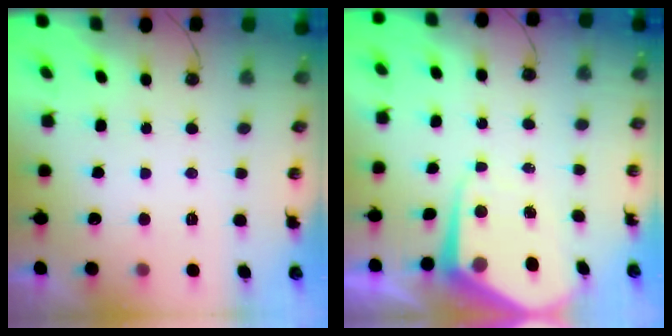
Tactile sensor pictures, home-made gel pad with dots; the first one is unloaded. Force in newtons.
{"total": 6.4, "press": 6.4, "slide": 0.4}